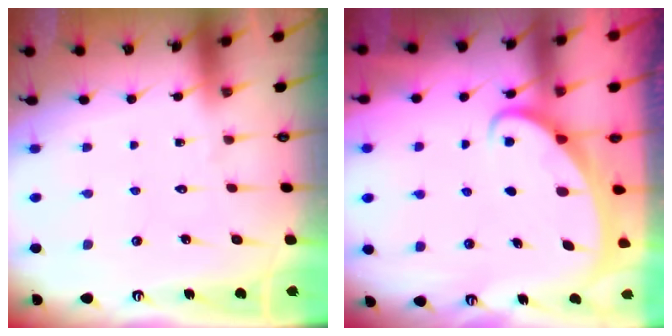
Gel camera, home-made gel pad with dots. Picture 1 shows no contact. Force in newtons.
{"total": 2.0, "press": 2.0, "slide": 0.0}